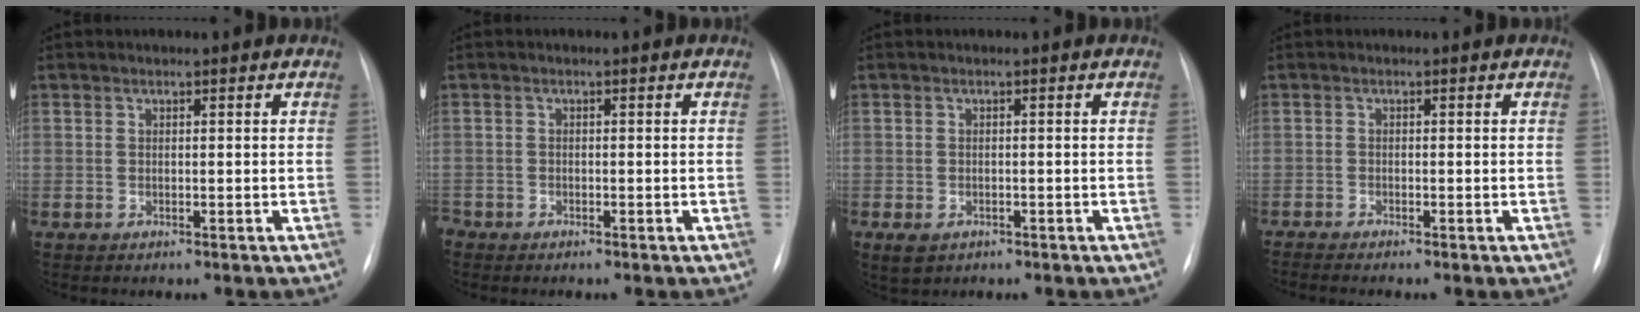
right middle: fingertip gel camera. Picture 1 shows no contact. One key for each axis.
{"total": 1.7, "fx": -1.3, "fy": 1.0, "fz": 0.4, "tx": -0.010, "ty": 0.000, "tz": -0.020}
{"total": 2.7, "fx": -1.4, "fy": 1.9, "fz": 1.3, "tx": -0.024, "ty": -0.004, "tz": -0.009}
{"total": 3.3, "fx": -2.7, "fy": 0.3, "fz": 1.8, "tx": -0.027, "ty": -0.008, "tz": -0.034}